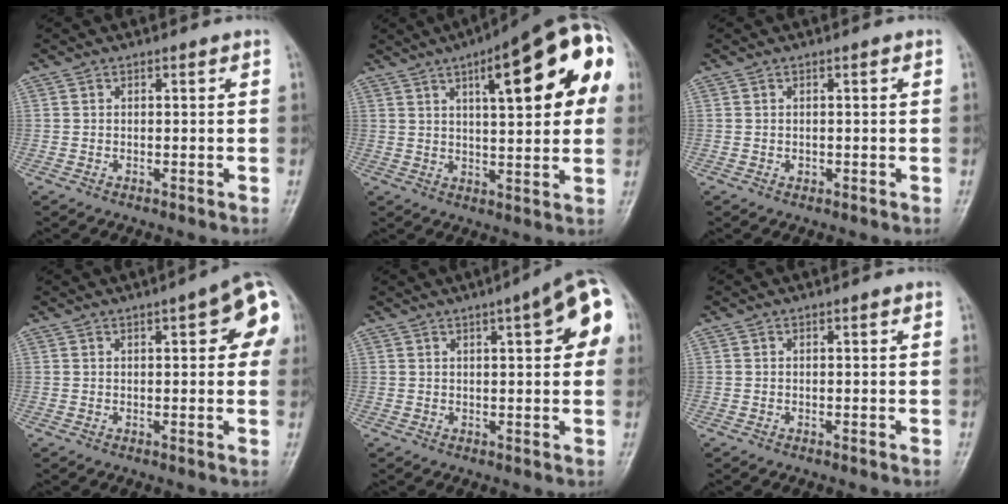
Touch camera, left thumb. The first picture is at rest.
{"total": 21.8, "force": [7.1, 6.5, 19.5], "torque": [-0.245, 0.016, 0.087]}
{"total": 0.9, "force": [0.0, 0.7, 0.6], "torque": [-0.002, 0.003, 0.001]}
{"total": 10.4, "force": [3.3, 3.5, 9.2], "torque": [-0.084, 0.012, 0.030]}
{"total": 11.8, "force": [4.0, 3.5, 10.6], "torque": [-0.106, 0.014, 0.040]}
{"total": 0.0}